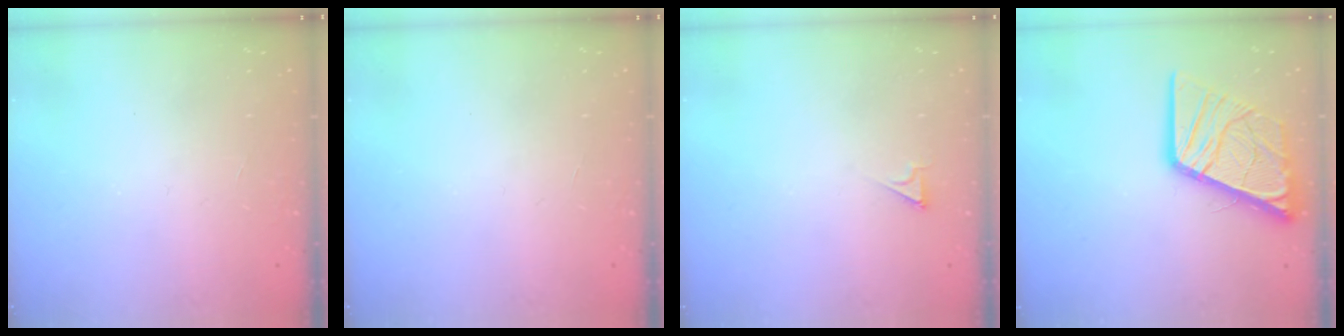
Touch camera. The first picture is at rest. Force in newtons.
{"total": 0.0}
{"total": 2.1, "press": 2.1, "slide": 0.3}
{"total": 16.0, "press": 15.9, "slide": 2.1}